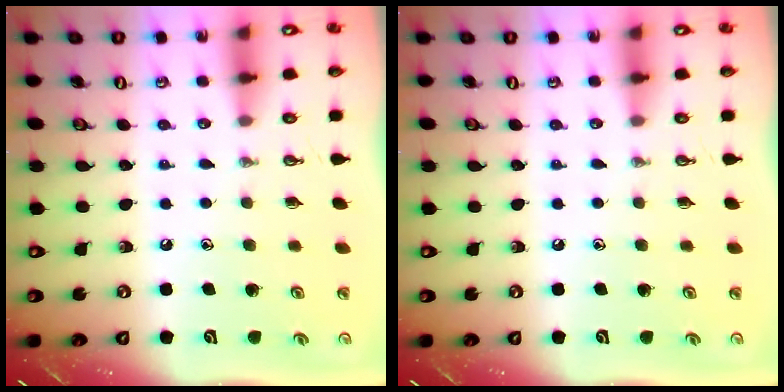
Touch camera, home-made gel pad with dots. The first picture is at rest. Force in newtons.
{"total": 0.0}